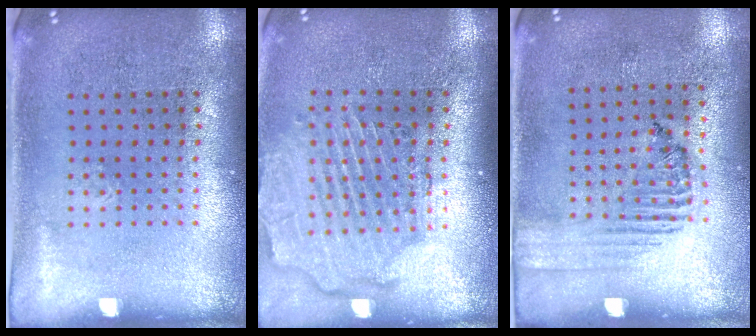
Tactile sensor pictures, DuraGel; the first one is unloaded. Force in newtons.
{"total": 2.6, "press": 2.2, "slide": 1.4}
{"total": 1.6, "press": 1.2, "slide": 1.0}